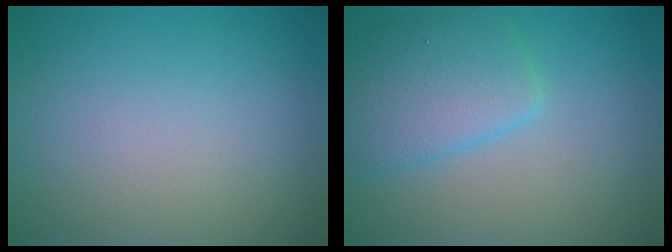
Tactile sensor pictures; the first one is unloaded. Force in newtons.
{"total": 4.2, "press": 4.2, "slide": 0.2}